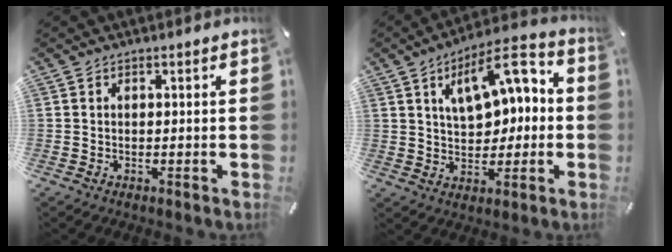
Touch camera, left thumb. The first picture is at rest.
{"total": 13.9, "force": [4.5, 8.5, 10.0], "torque": [-0.147, -0.013, 0.077]}